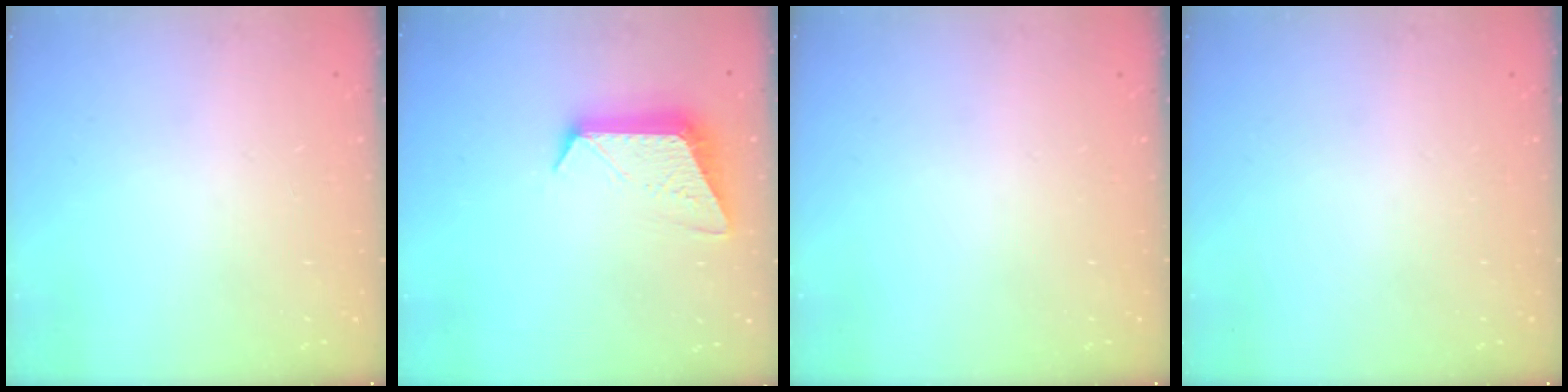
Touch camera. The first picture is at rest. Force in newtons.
{"total": 10.3, "press": 10.3, "slide": 0.4}
{"total": 0.0}
{"total": 0.0}